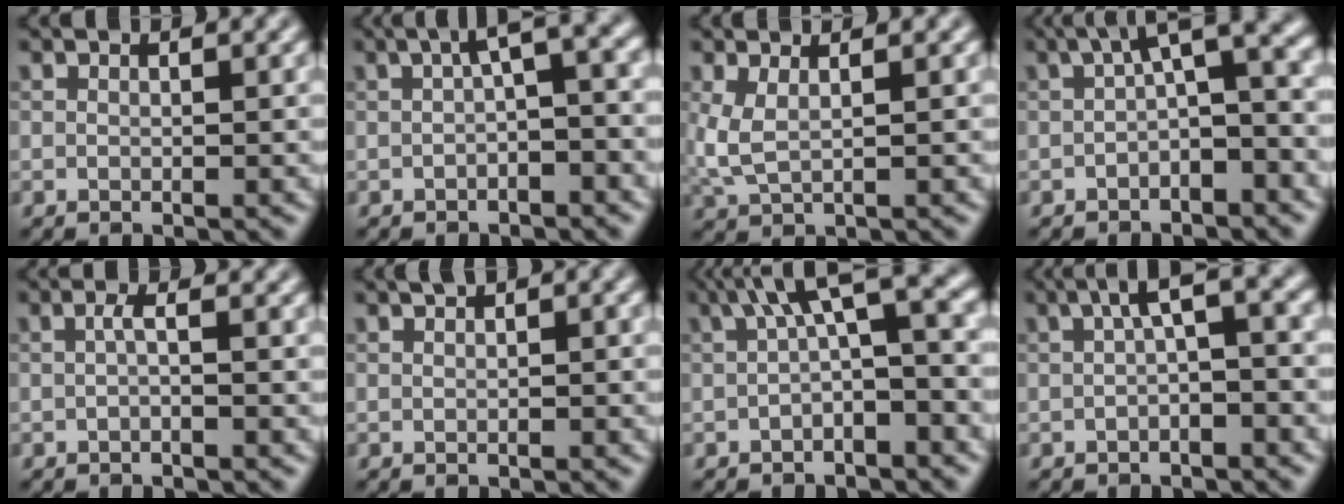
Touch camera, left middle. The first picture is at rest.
{"total": 3.7, "force": [0.1, 1.1, 3.6], "torque": [-0.052, 0.018, -0.008]}
{"total": 2.5, "force": [0.7, 0.9, 2.2], "torque": [-0.062, 0.000, 0.013]}
{"total": 5.6, "force": [-0.2, 2.0, 5.2], "torque": [-0.063, 0.022, -0.019]}
{"total": 0.9, "force": [-0.2, 0.0, 0.9], "torque": [-0.020, 0.002, -0.005]}
{"total": 1.4, "force": [0.6, 0.5, 1.1], "torque": [-0.011, 0.008, 0.009]}
{"total": 6.5, "force": [0.8, 2.2, 6.0], "torque": [-0.086, 0.027, -0.002]}
{"total": 3.7, "force": [0.2, 1.0, 3.6], "torque": [-0.054, 0.019, -0.004]}